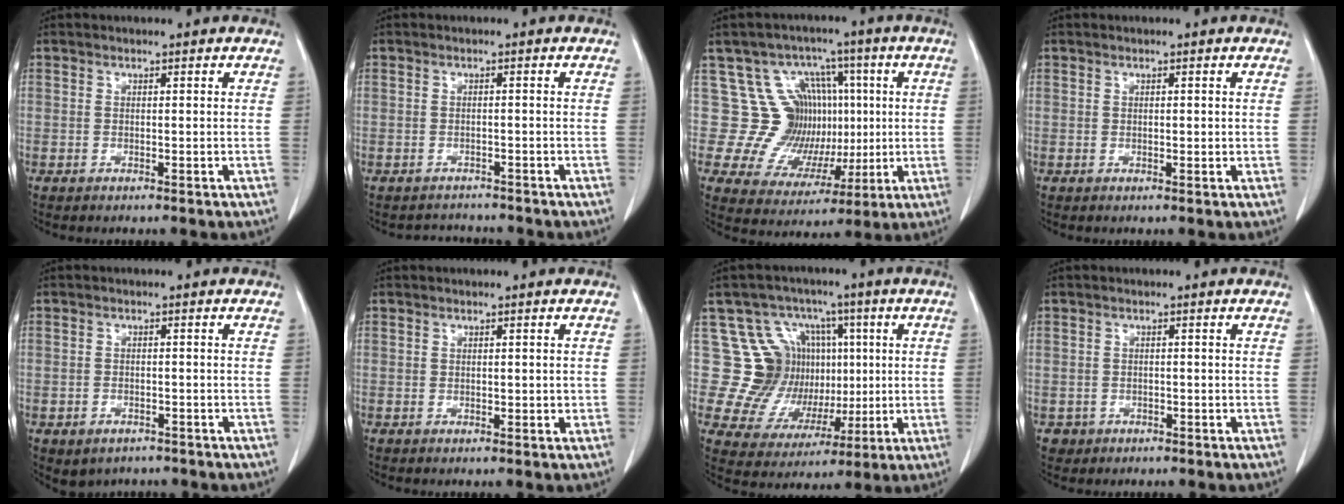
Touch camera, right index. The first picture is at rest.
{"total": 2.6, "force": [-2.5, 0.8, -0.5], "torque": [0.008, -0.002, -0.035]}
{"total": 12.6, "force": [2.1, 11.1, 5.6], "torque": [-0.077, 0.041, 0.058]}
{"total": 0.7, "force": [0.1, 0.3, 0.6], "torque": [-0.009, 0.000, 0.002]}
{"total": 3.8, "force": [-2.7, 2.5, 1.1], "torque": [-0.015, 0.006, -0.031]}
{"total": 1.3, "force": [0.1, 0.7, 1.0], "torque": [-0.014, -0.001, 0.003]}
{"total": 14.4, "force": [3.3, 13.2, 4.5], "torque": [-0.067, 0.060, 0.080]}
{"total": 2.0, "force": [-0.9, 1.8, -0.1], "torque": [-0.002, 0.008, -0.013]}